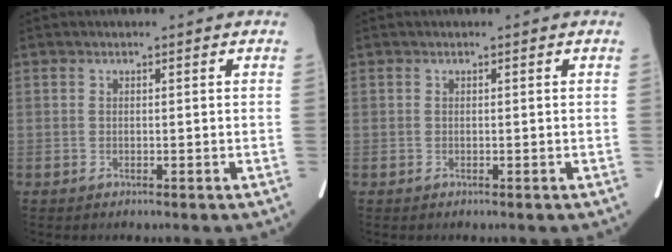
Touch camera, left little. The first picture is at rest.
{"total": 0.0}